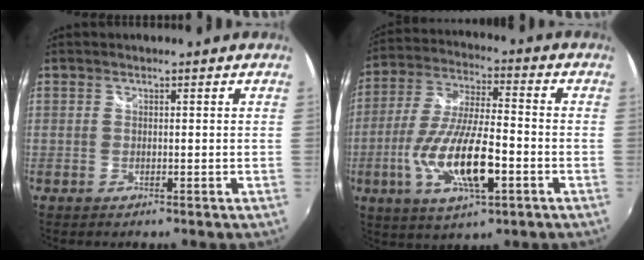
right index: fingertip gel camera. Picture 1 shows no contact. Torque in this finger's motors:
{"motor_torque": [1.43, -0.71, 0.70, 0.21]}